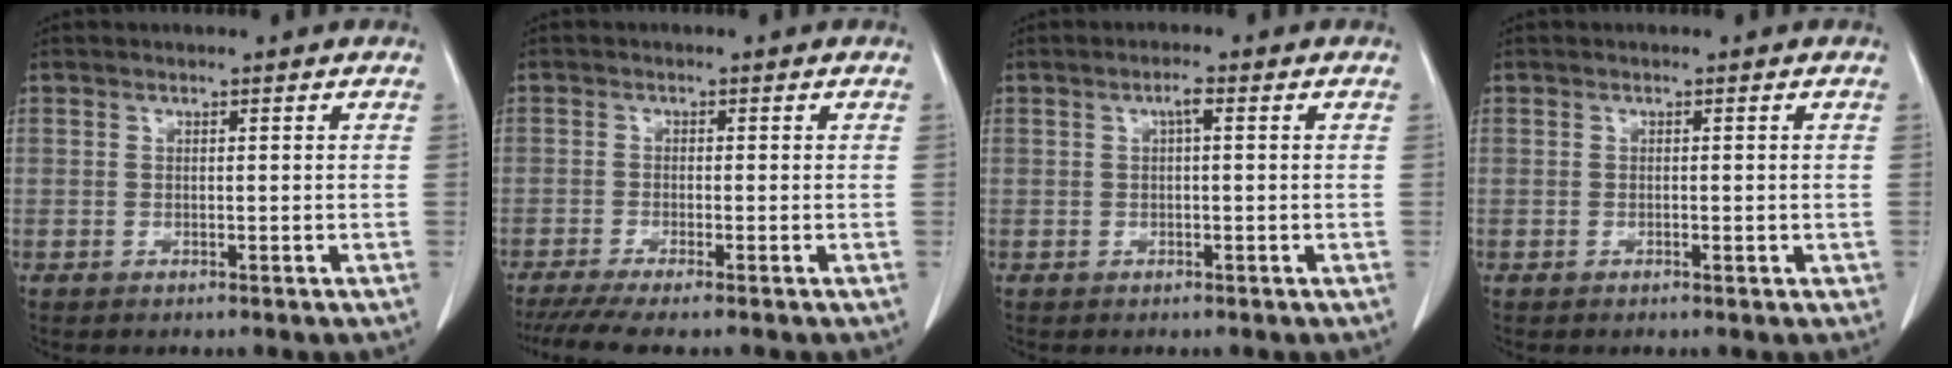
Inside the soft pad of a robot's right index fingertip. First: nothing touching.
{"total": 5.8, "force": [-4.8, -0.3, 3.4], "torque": [-0.047, -0.015, -0.080]}
{"total": 1.6, "force": [0.4, 0.2, 1.5], "torque": [-0.027, 0.004, 0.005]}
{"total": 0.8, "force": [-0.2, 0.4, 0.6], "torque": [-0.012, 0.001, -0.001]}